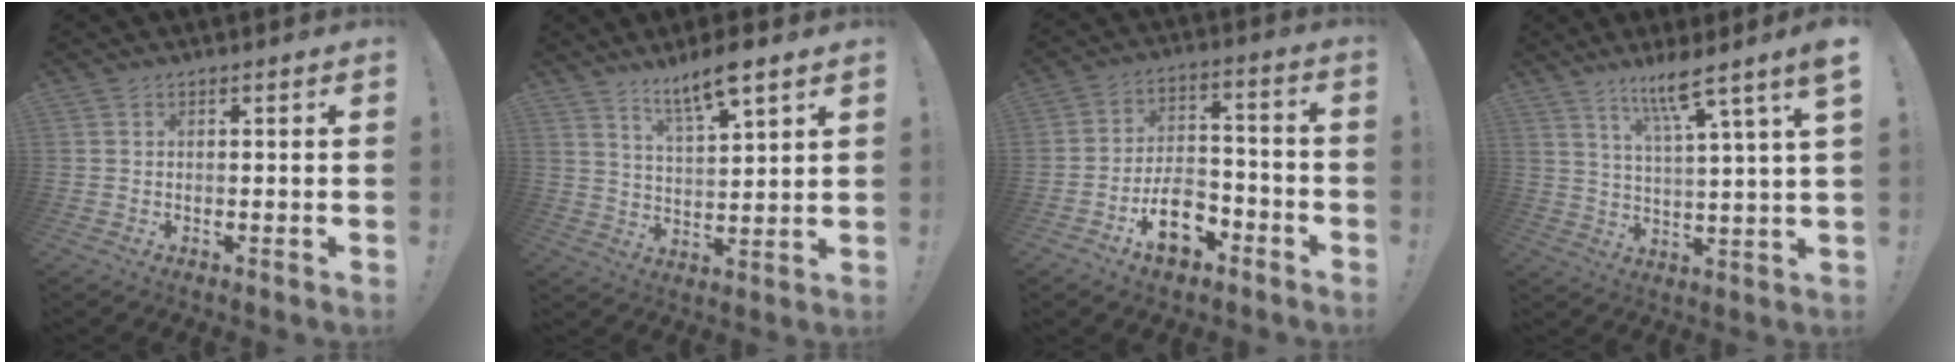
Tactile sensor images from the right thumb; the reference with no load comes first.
{"total": 9.8, "force": [7.3, 1.7, 6.2], "torque": [-0.111, -0.040, 0.124]}
{"total": 13.2, "force": [-7.3, 7.9, 7.7], "torque": [-0.098, 0.069, -0.120]}
{"total": 10.4, "force": [6.8, -0.3, 8.0], "torque": [-0.128, -0.037, 0.099]}